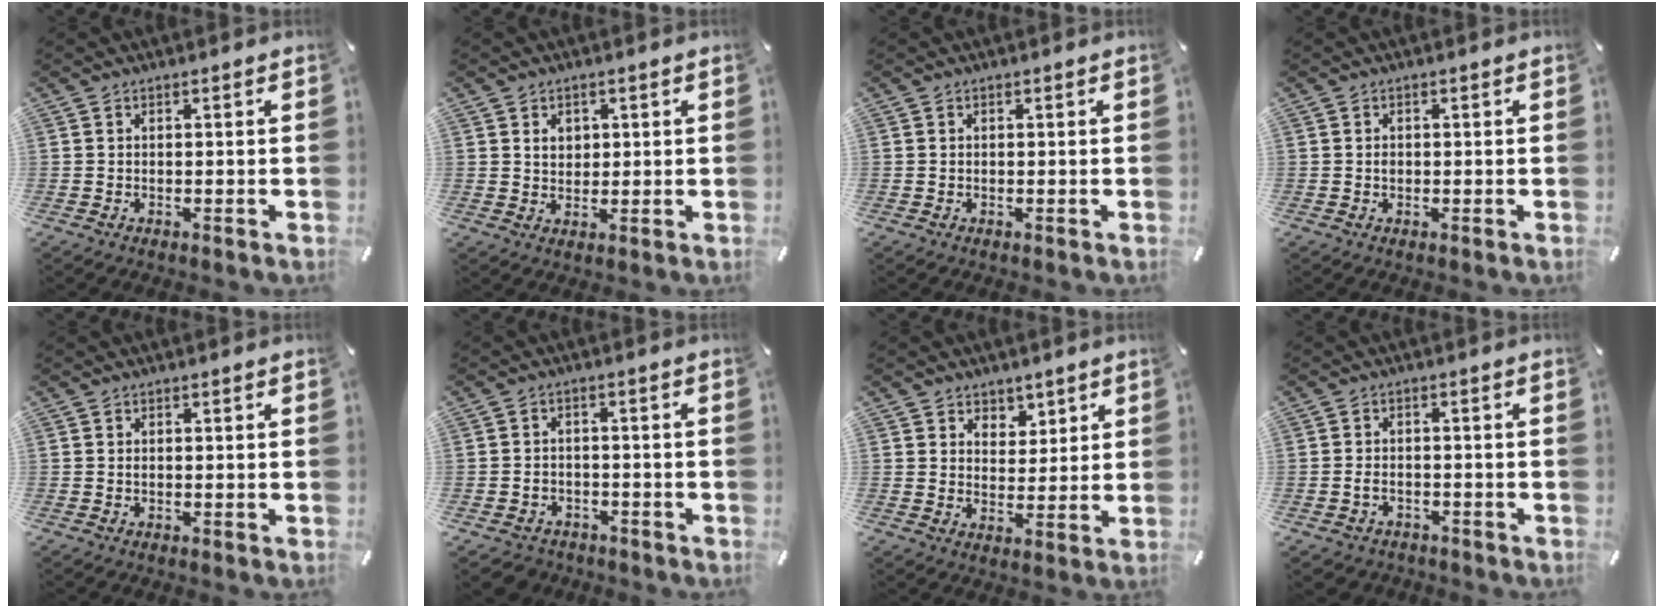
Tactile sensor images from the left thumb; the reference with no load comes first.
{"total": 3.4, "force": [1.0, 3.1, 0.9], "torque": [-0.012, -0.001, 0.014]}
{"total": 0.0}
{"total": 0.7, "force": [-0.1, 0.5, 0.4], "torque": [-0.008, 0.001, -0.003]}
{"total": 0.0}
{"total": 3.9, "force": [-2.6, 2.8, 0.7], "torque": [-0.019, 0.012, -0.053]}
{"total": 5.3, "force": [3.4, 4.0, -0.2], "torque": [0.014, -0.023, 0.058]}
{"total": 2.8, "force": [-1.5, 2.0, 1.1], "torque": [-0.026, 0.005, -0.032]}